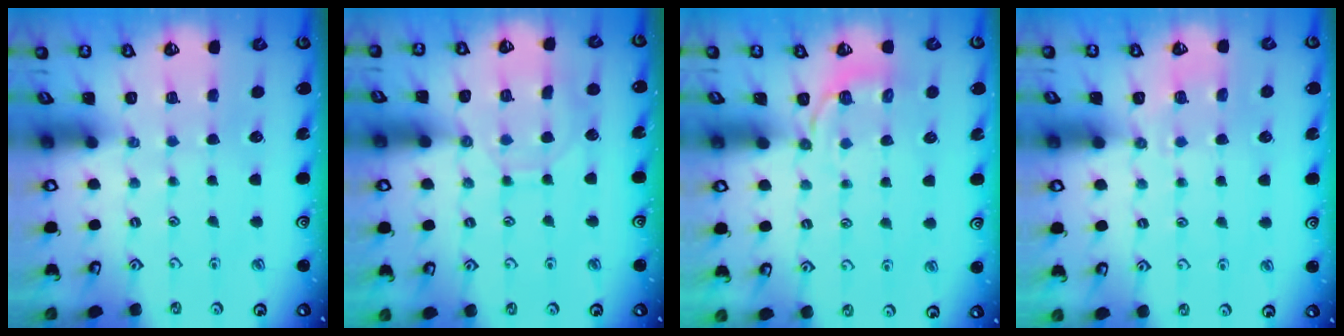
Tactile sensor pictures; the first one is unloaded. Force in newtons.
{"total": 8.4, "press": 8.4, "slide": 0.6}
{"total": 5.3, "press": 4.8, "slide": 2.3}
{"total": 4.1, "press": 3.9, "slide": 1.2}